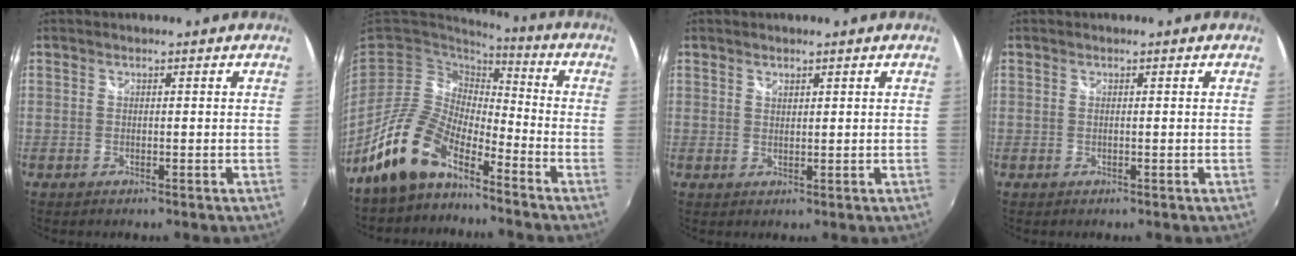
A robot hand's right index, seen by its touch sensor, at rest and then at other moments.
{"total": 13.0, "force": [-9.6, 5.1, 7.0], "torque": [-0.142, 0.010, -0.190]}
{"total": 1.1, "force": [0.8, 0.6, 0.3], "torque": [-0.002, 0.001, 0.014]}
{"total": 0.0}